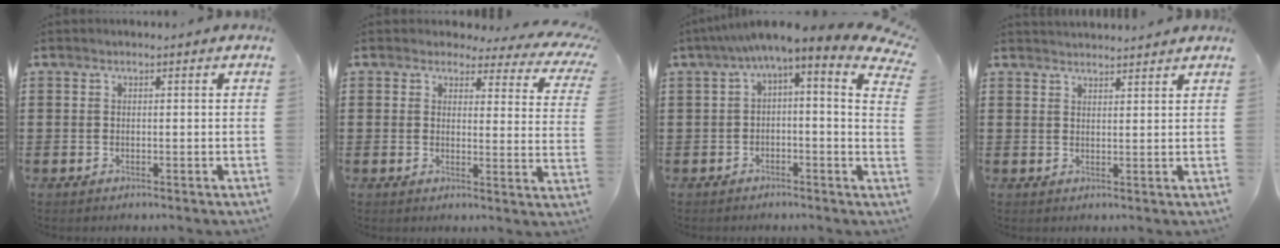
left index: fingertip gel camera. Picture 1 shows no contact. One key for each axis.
{"total": 3.4, "fx": 2.6, "fy": 1.7, "fz": 1.4, "tx": -0.036, "ty": -0.014, "tz": 0.043}
{"total": 2.6, "fx": -0.2, "fy": -0.2, "fz": 2.6, "tx": -0.056, "ty": -0.029, "tz": -0.014}
{"total": 2.0, "fx": 2.0, "fy": -0.1, "fz": -0.2, "tx": -0.001, "ty": -0.003, "tz": 0.039}